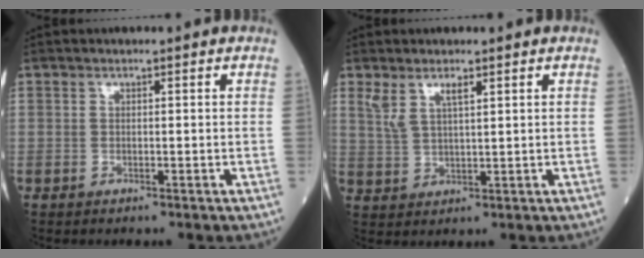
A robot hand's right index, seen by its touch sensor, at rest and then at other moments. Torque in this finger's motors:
{"motor_torque": [0.05, 0.08, 0.06, 0.08]}